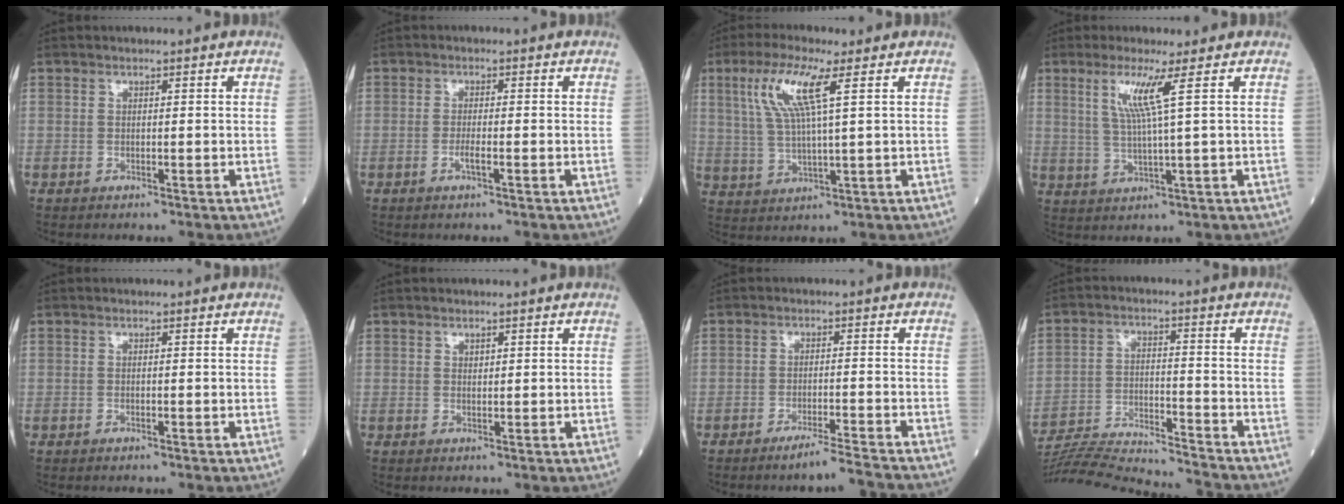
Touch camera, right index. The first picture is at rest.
{"total": 1.9, "force": [-0.7, 0.1, 1.7], "torque": [-0.034, -0.002, -0.014]}
{"total": 8.6, "force": [3.4, 0.3, 7.9], "torque": [-0.174, 0.009, 0.069]}
{"total": 5.6, "force": [2.2, -1.4, 4.9], "torque": [-0.101, -0.005, 0.047]}
{"total": 0.0}
{"total": 0.6, "force": [0.4, 0.4, 0.3], "torque": [-0.002, -0.004, 0.007]}
{"total": 5.3, "force": [-4.6, -1.4, 2.2], "torque": [-0.030, -0.017, -0.076]}
{"total": 18.5, "force": [-17.7, -0.3, 5.2], "torque": [-0.105, -0.017, -0.278]}